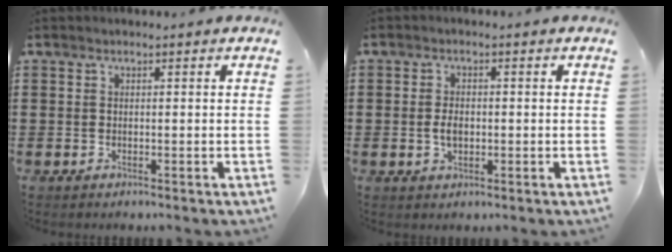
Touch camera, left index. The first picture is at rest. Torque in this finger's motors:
{"motor_torque": [0.75, 0.62, 0.38, 0.06]}